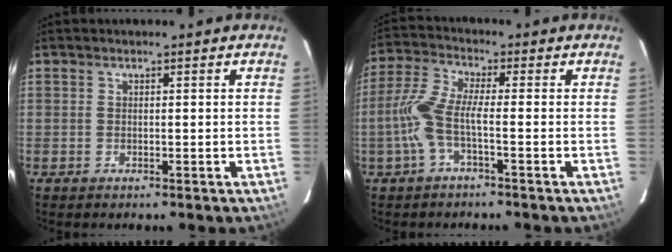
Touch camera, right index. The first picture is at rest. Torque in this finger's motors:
{"motor_torque": [0.83, -0.40, 0.56, 0.15]}